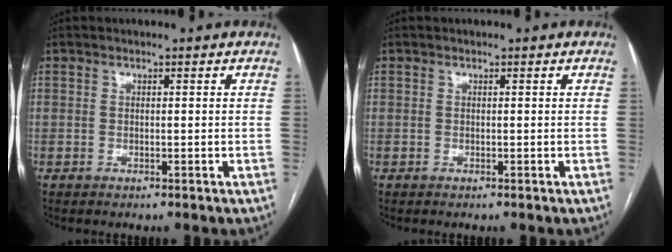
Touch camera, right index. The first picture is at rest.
{"total": 0.0}